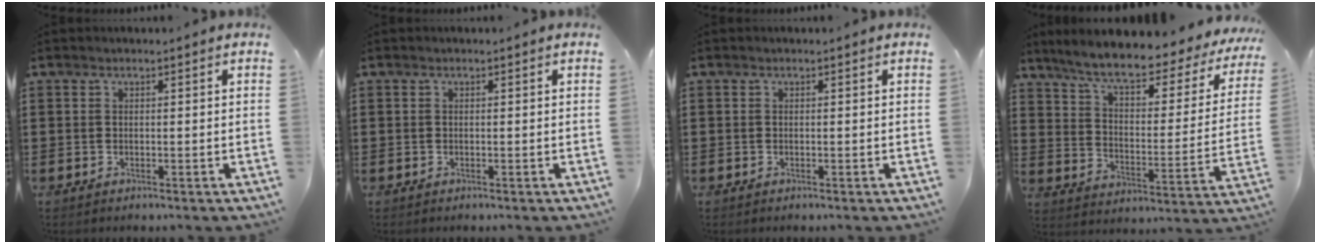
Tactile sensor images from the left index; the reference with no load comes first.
{"total": 0.0}
{"total": 0.0}
{"total": 8.4, "force": [6.8, 1.0, 4.9], "torque": [-0.112, -0.043, 0.110]}